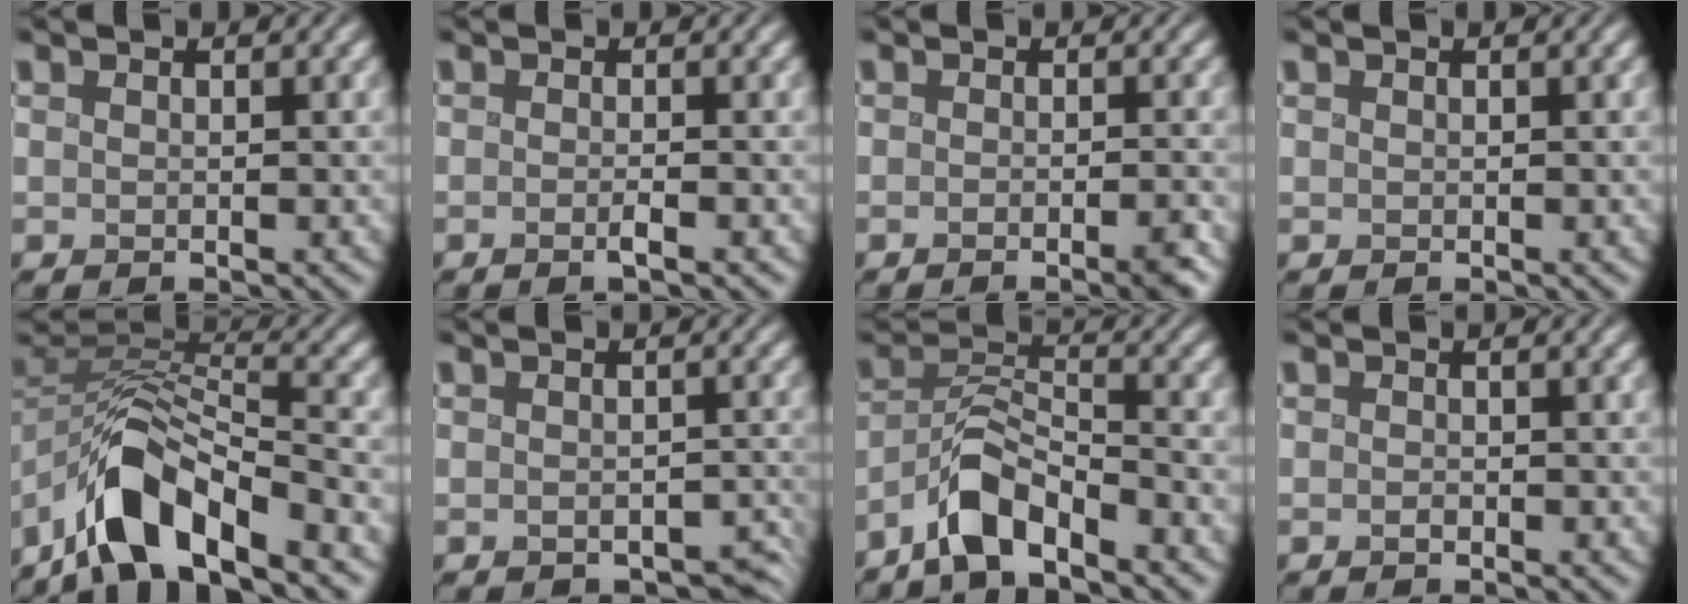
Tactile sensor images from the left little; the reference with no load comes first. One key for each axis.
{"total": 1.1, "fx": -0.8, "fy": 0.0, "fz": 0.7, "tx": -0.007, "ty": 0.001, "tz": -0.020}
{"total": 2.3, "fx": -1.2, "fy": 0.5, "fz": 1.9, "tx": -0.012, "ty": -0.002, "tz": -0.023}
{"total": 0.0}
{"total": 8.2, "fx": -6.2, "fy": 2.3, "fz": 4.8, "tx": -0.070, "ty": 0.008, "tz": -0.125}
{"total": 2.8, "fx": -1.7, "fy": 1.5, "fz": 1.6, "tx": -0.017, "ty": -0.013, "tz": -0.023}
{"total": 5.0, "fx": -4.1, "fy": 1.1, "fz": 2.5, "tx": -0.038, "ty": 0.012, "tz": -0.088}
{"total": 0.6, "fx": -0.4, "fy": 0.2, "fz": 0.2, "tx": -0.002, "ty": -0.001, "tz": -0.008}